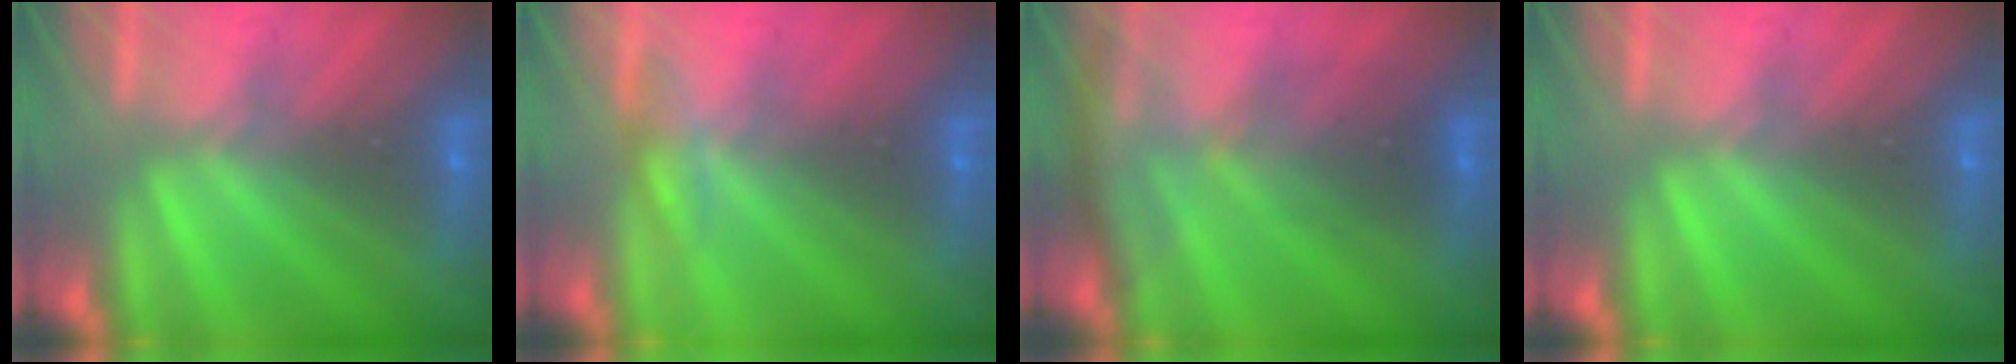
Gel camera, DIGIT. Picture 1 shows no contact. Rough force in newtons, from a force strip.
{"total": 3.8}
{"total": 2.8}
{"total": 0.0}